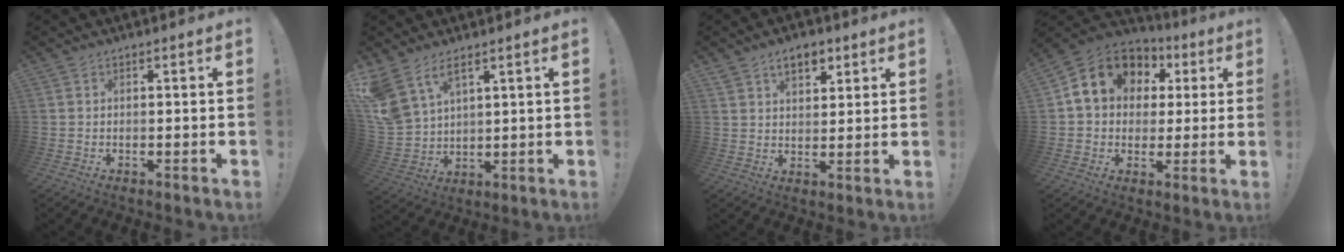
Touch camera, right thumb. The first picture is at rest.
{"total": 9.6, "force": [6.5, 5.0, 5.0], "torque": [-0.122, -0.037, 0.132]}
{"total": 7.8, "force": [4.6, 4.7, 4.2], "torque": [-0.056, -0.014, 0.082]}
{"total": 13.1, "force": [4.8, 10.7, 5.9], "torque": [-0.084, -0.022, 0.093]}